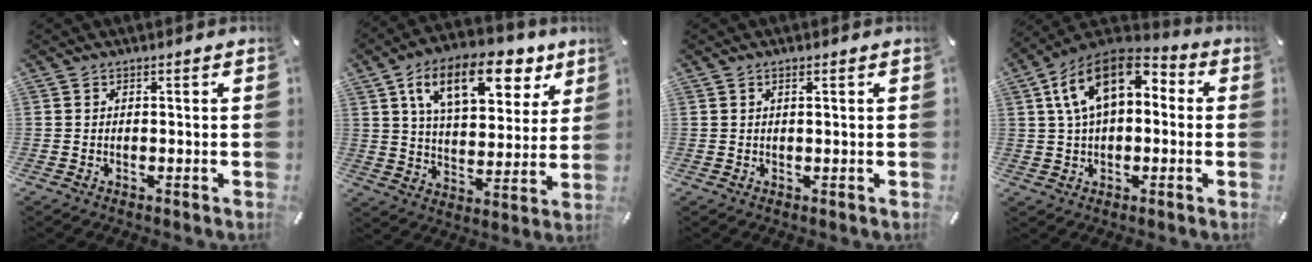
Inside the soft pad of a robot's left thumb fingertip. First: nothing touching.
{"total": 17.6, "force": [9.3, 9.5, 11.6], "torque": [-0.177, -0.031, 0.156]}
{"total": 1.0, "force": [0.4, 0.2, 1.0], "torque": [-0.018, 0.001, 0.006]}
{"total": 14.4, "force": [4.8, 9.0, 10.2], "torque": [-0.197, -0.003, 0.086]}